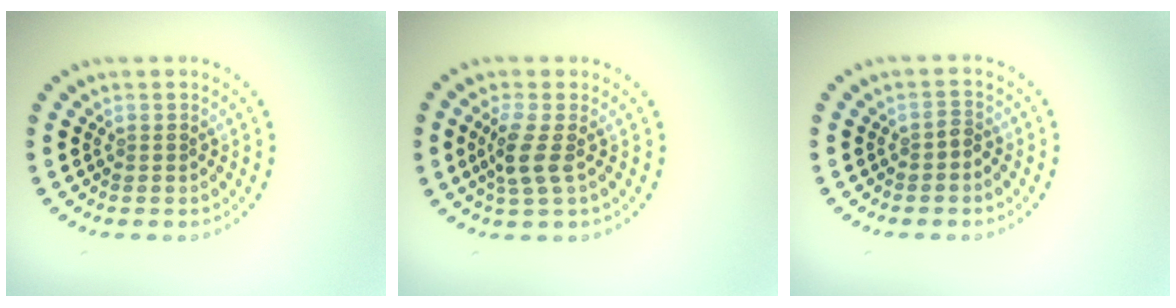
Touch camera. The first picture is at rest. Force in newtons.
{"total": 2.6, "press": 2.0, "slide": 1.6}
{"total": 1.0, "press": 0.8, "slide": 0.7}